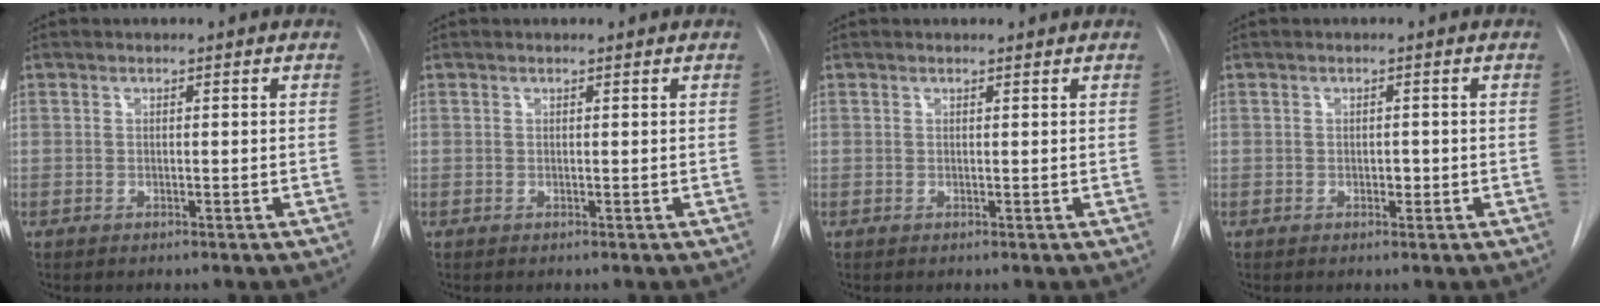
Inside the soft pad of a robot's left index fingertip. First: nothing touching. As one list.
[{"total": 0.7, "force": [0.7, 0.0, 0.1], "torque": [-0.008, 0.005, 0.010]}, {"total": 1.3, "force": [1.3, 0.2, 0.2], "torque": [-0.008, 0.004, 0.015]}, {"total": 1.0, "force": [-0.4, 0.6, 0.6], "torque": [-0.007, -0.003, -0.006]}]